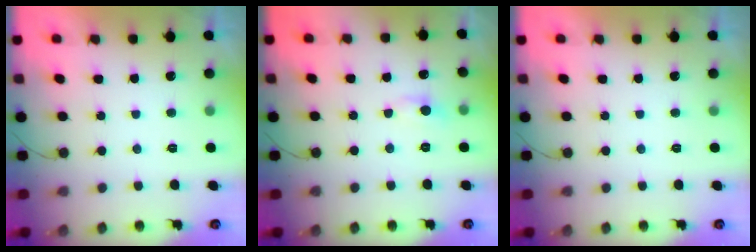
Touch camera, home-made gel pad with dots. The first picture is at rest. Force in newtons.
{"total": 5.5, "press": 5.4, "slide": 0.8}
{"total": 0.0}